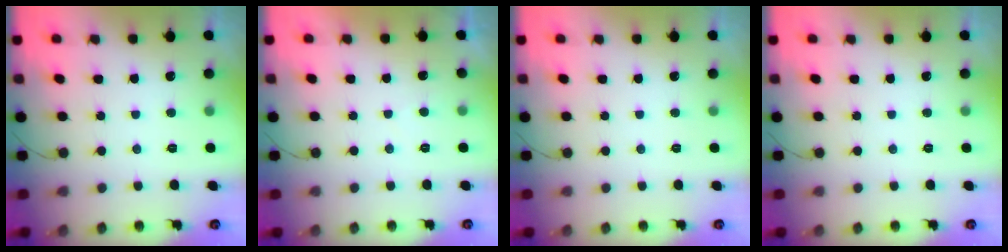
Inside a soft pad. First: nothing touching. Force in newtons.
{"total": 0.0}
{"total": 0.0}
{"total": 0.0}